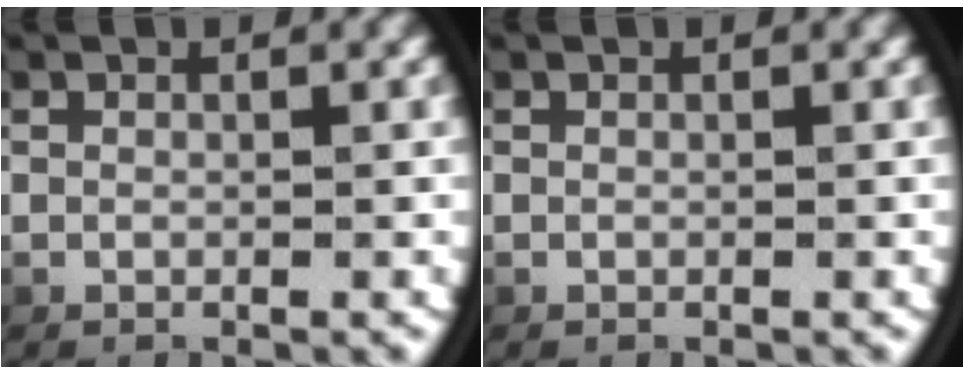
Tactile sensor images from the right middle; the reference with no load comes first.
{"total": 0.0}